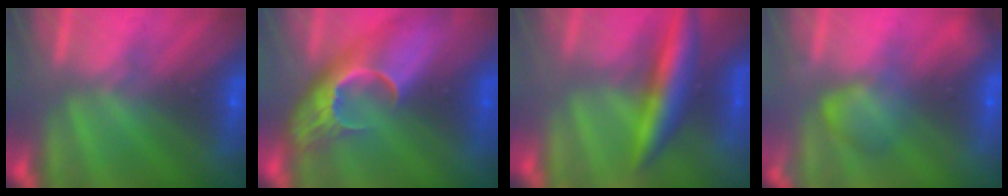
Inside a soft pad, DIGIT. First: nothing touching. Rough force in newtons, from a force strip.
{"total": 8.0}
{"total": 7.3}
{"total": 2.4}